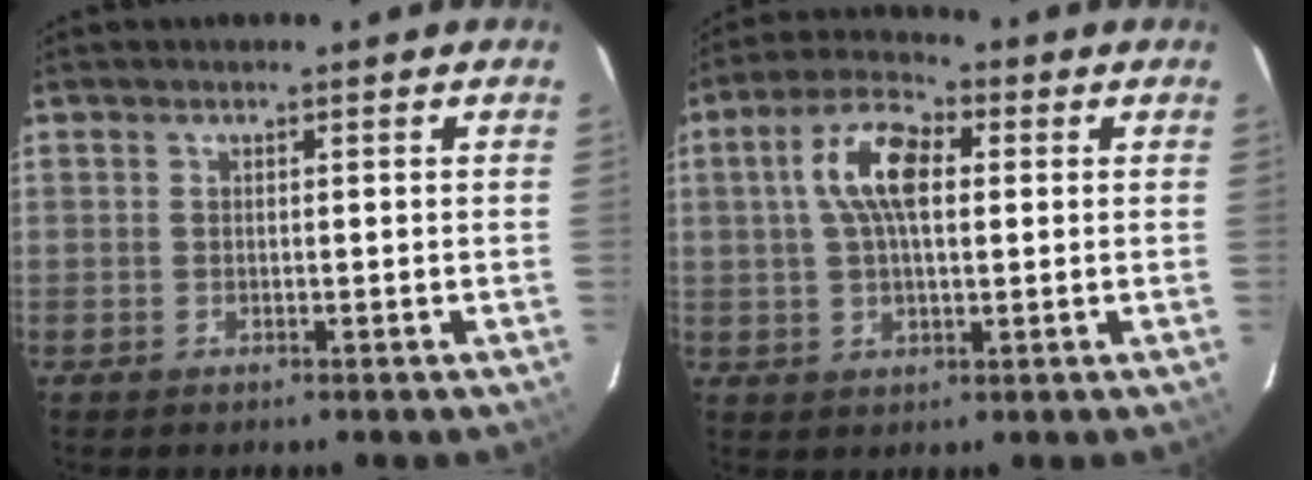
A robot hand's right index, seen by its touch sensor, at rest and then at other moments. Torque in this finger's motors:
{"motor_torque": [1.32, 0.10, 0.36, 0.17]}